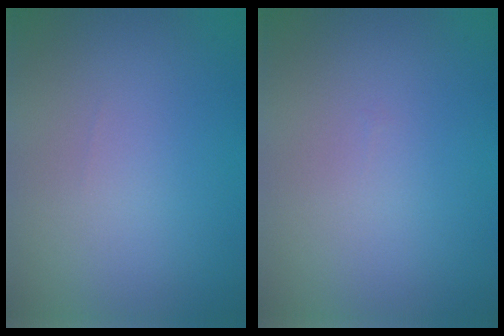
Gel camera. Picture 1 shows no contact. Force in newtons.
{"total": 0.0}